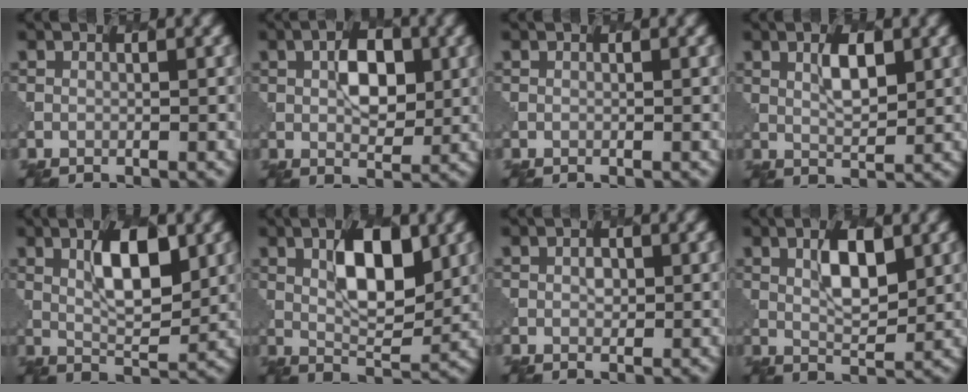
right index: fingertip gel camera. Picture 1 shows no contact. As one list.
[{"total": 4.4, "force": [1.1, 2.4, 3.5], "torque": [-0.052, 0.001, 0.016]}, {"total": 0.0}, {"total": 3.0, "force": [1.4, 1.0, 2.4], "torque": [-0.043, 0.000, 0.026]}, {"total": 6.0, "force": [2.1, 2.1, 5.1], "torque": [-0.083, -0.002, 0.039]}, {"total": 6.4, "force": [2.2, 2.6, 5.5], "torque": [-0.085, -0.001, 0.038]}, {"total": 1.0, "force": [0.3, 0.8, 0.5], "torque": [-0.005, -0.002, 0.006]}, {"total": 4.4, "force": [1.7, 1.6, 3.7], "torque": [-0.067, -0.001, 0.032]}]